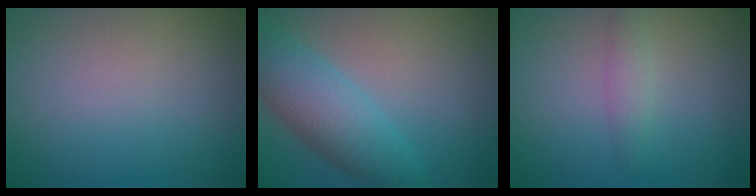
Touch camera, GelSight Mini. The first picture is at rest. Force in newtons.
{"total": 5.8, "press": 5.8, "slide": 0.1}
{"total": 1.5, "press": 1.5, "slide": 0.0}